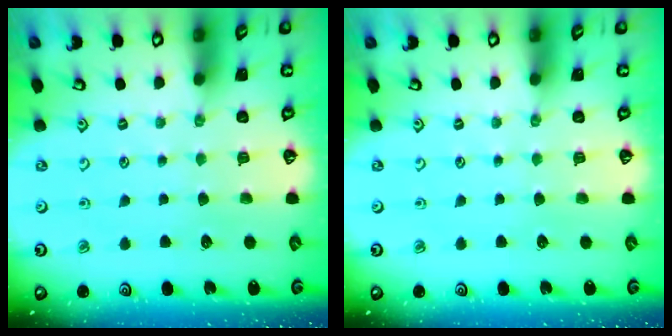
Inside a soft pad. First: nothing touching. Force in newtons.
{"total": 0.0}